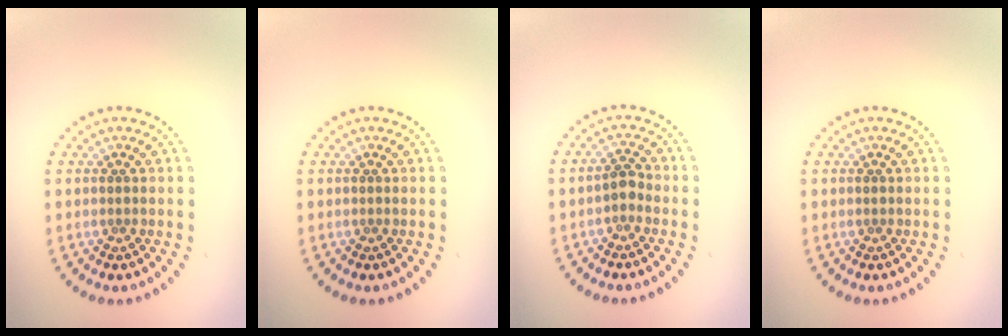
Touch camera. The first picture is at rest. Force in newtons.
{"total": 0.0}
{"total": 1.5, "press": 1.4, "slide": 0.7}
{"total": 0.0}